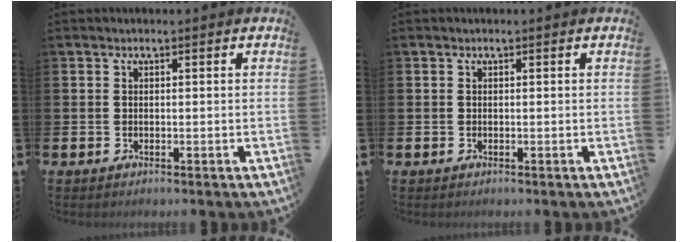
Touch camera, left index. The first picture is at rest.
{"total": 0.0}